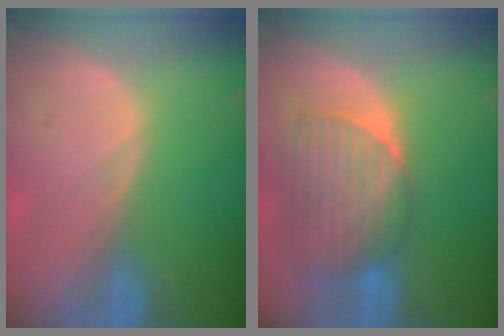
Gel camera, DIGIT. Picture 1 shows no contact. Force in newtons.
{"total": 9.0, "press": 8.4, "slide": 3.3}